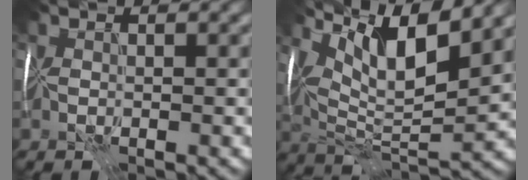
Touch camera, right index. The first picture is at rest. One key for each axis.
{"total": 10.8, "fx": 6.4, "fy": 3.1, "fz": 8.2, "tx": -0.149, "ty": 0.004, "tz": 0.118}